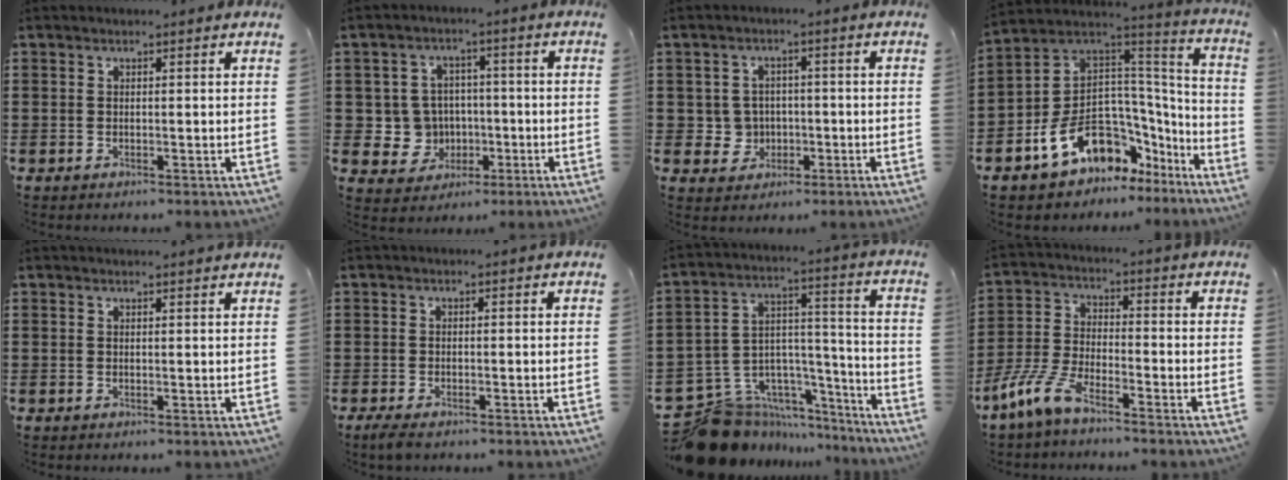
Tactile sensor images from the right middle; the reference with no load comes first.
{"total": 6.1, "force": [-0.7, 5.9, 1.2], "torque": [-0.037, 0.010, -0.009]}
{"total": 4.1, "force": [-0.6, 4.0, 0.7], "torque": [-0.030, 0.007, -0.014]}
{"total": 11.1, "force": [-5.5, 8.1, 5.4], "torque": [-0.130, 0.006, -0.095]}
{"total": 0.8, "force": [0.8, -0.1, 0.1], "torque": [-0.004, -0.005, 0.016]}
{"total": 1.3, "force": [-1.0, 0.4, 0.7], "torque": [-0.029, -0.007, -0.024]}
{"total": 11.7, "force": [-9.8, 6.1, 1.9], "torque": [-0.057, 0.023, -0.181]}
{"total": 7.5, "force": [-5.9, 1.8, 4.3], "torque": [-0.107, -0.007, -0.117]}